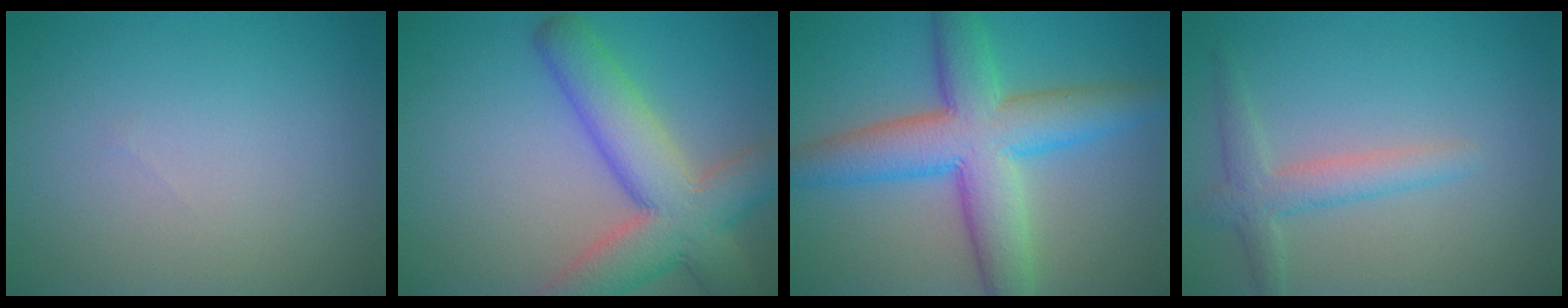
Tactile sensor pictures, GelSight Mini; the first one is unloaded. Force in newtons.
{"total": 8.7, "press": 8.7, "slide": 0.5}
{"total": 9.0, "press": 9.0, "slide": 0.1}
{"total": 2.8, "press": 2.8, "slide": 0.1}